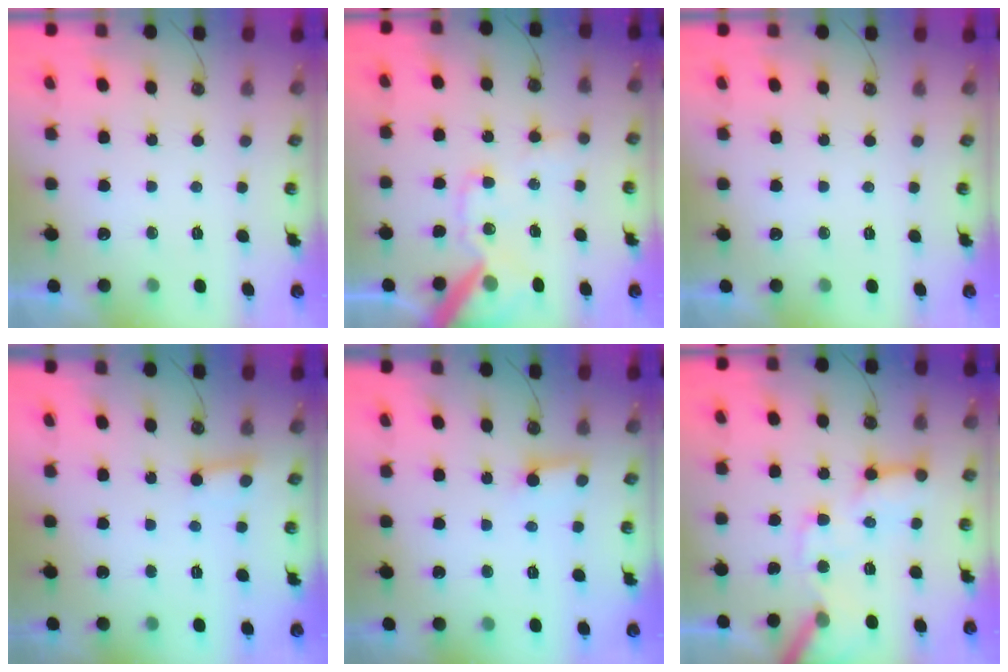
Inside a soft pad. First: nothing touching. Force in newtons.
{"total": 16.0, "press": 15.9, "slide": 2.3}
{"total": 0.0}
{"total": 2.8, "press": 2.7, "slide": 0.6}
{"total": 3.3, "press": 3.3, "slide": 0.2}
{"total": 15.6, "press": 15.5, "slide": 2.2}